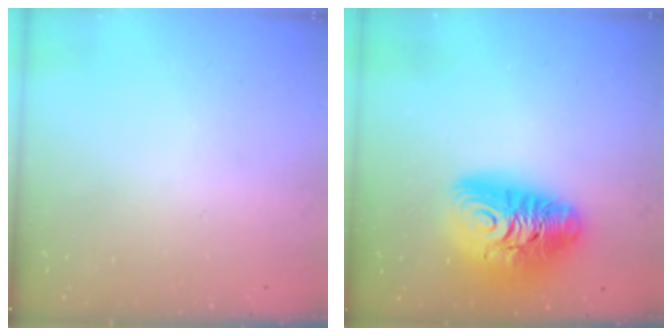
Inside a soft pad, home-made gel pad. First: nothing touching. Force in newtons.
{"total": 17.9, "press": 17.8, "slide": 1.8}